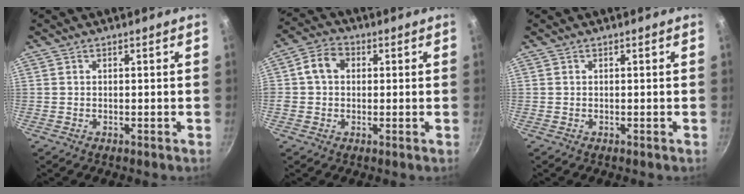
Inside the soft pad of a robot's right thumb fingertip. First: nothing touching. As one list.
[{"total": 5.9, "force": [1.0, 4.8, 3.3], "torque": [-0.043, 0.013, 0.001]}, {"total": 0.0}]